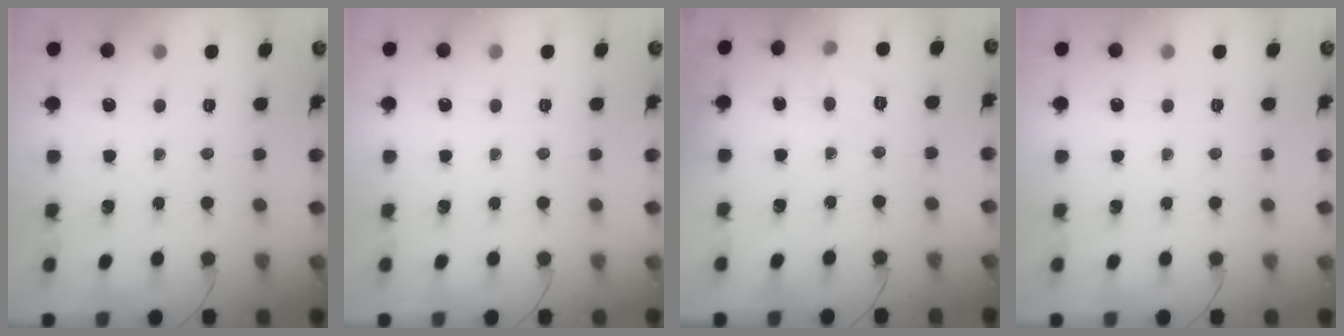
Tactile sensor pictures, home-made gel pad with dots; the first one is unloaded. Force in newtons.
{"total": 0.0}
{"total": 6.5, "press": 6.3, "slide": 1.4}
{"total": 0.0}